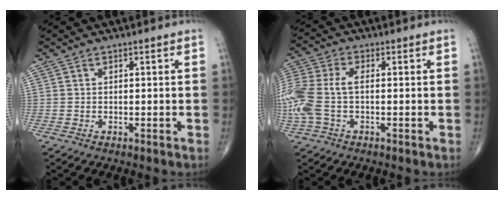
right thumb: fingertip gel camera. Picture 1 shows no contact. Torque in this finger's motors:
{"motor_torque": [0.35, 0.28, 1.13, 0.06, 0.21]}